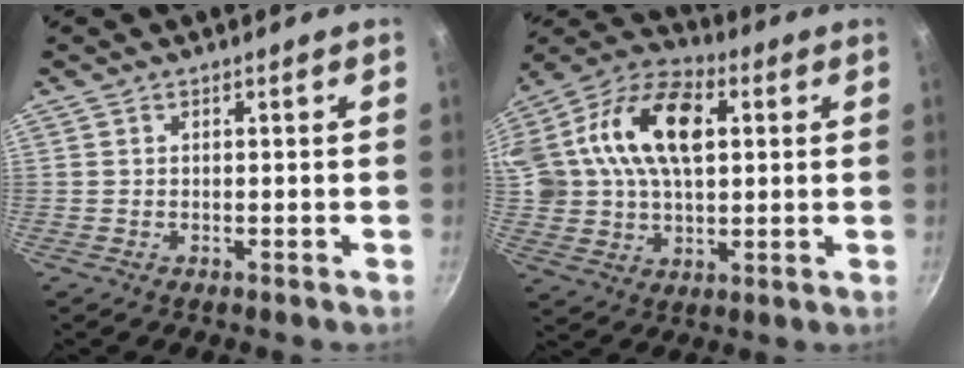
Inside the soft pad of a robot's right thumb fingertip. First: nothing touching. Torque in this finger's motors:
{"motor_torque": [1.48, 1.57, 1.46, 0.17, 0.58]}